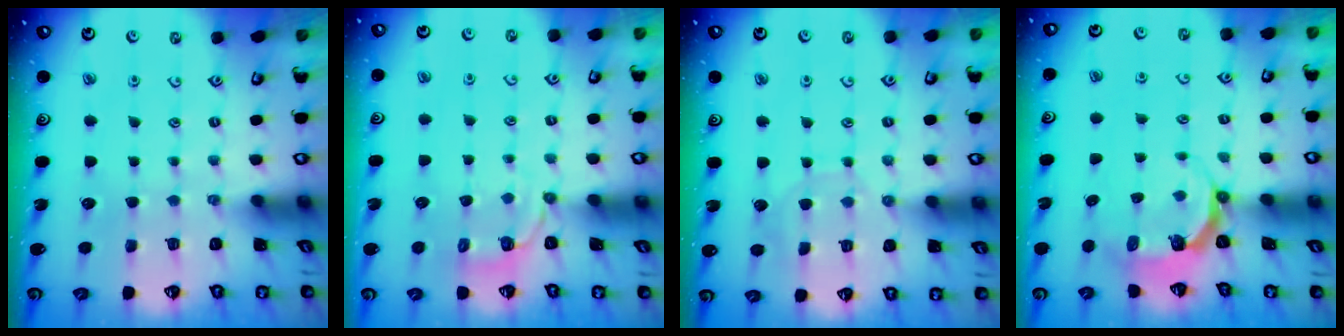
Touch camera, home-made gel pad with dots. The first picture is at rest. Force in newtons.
{"total": 3.0, "press": 1.8, "slide": 2.4}
{"total": 7.1, "press": 7.1, "slide": 0.5}
{"total": 5.9, "press": 4.8, "slide": 3.4}